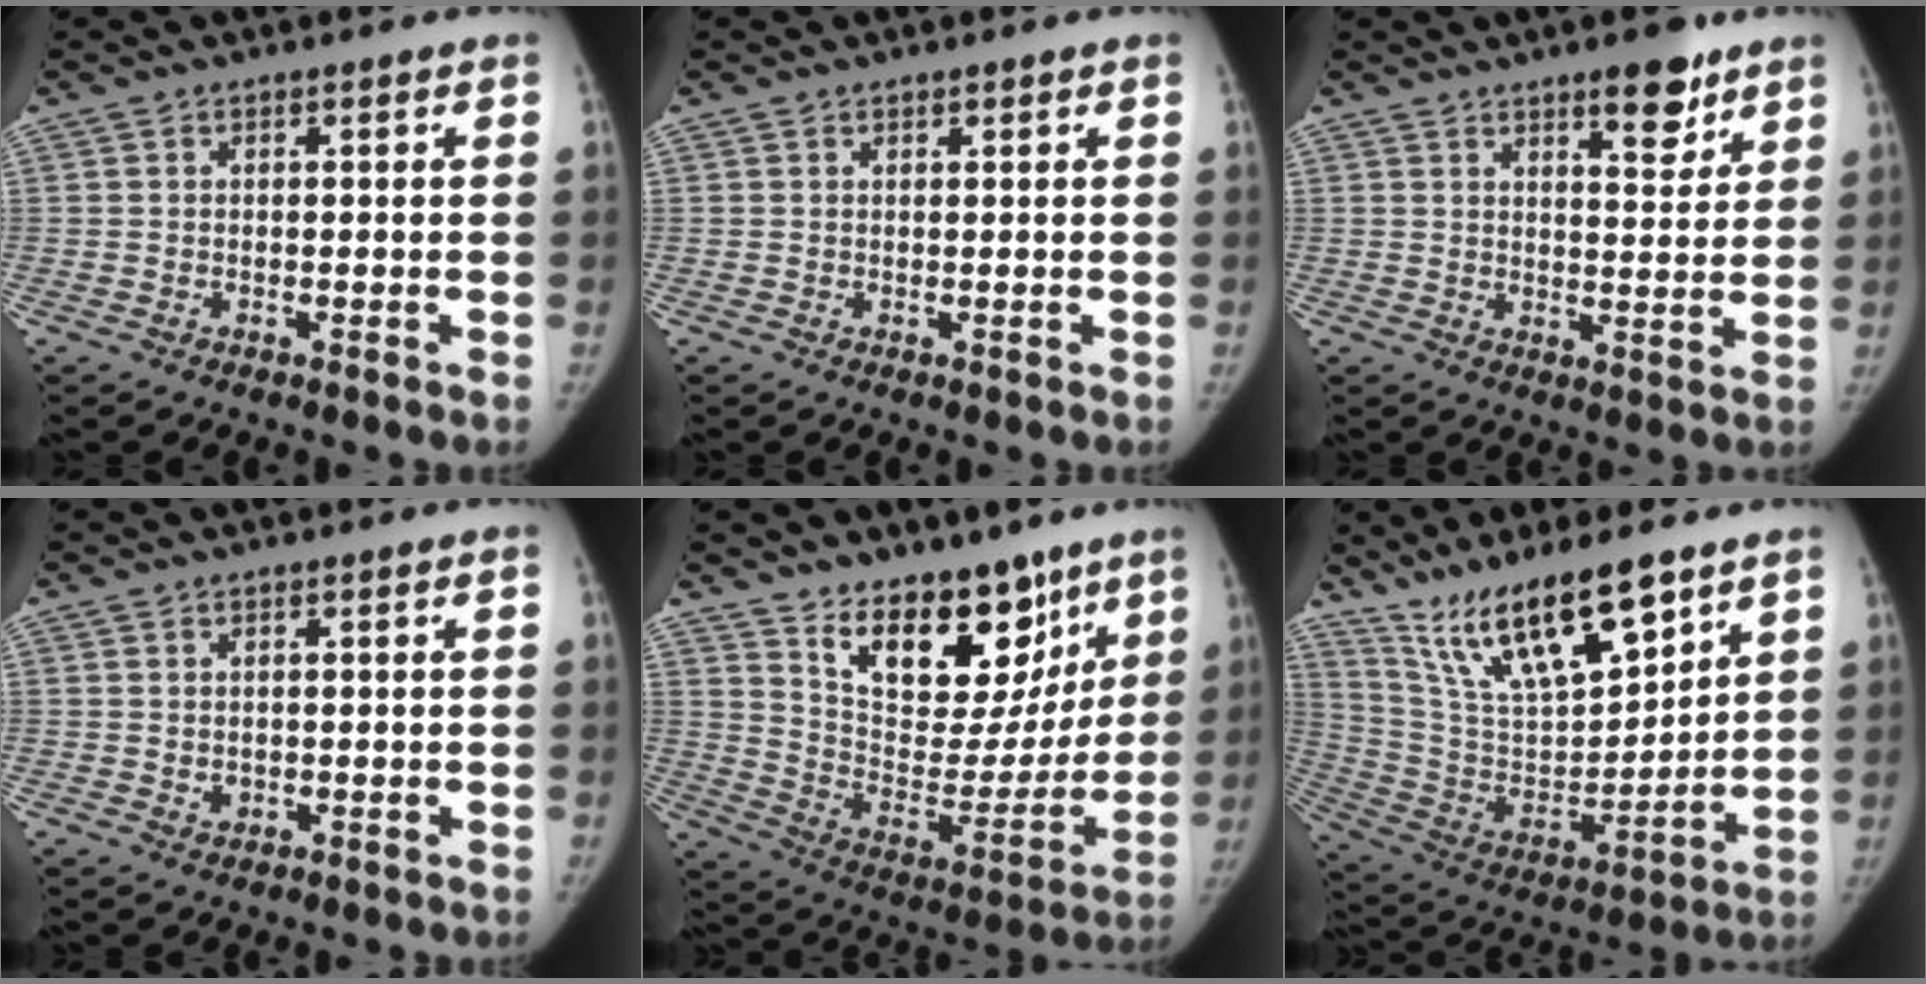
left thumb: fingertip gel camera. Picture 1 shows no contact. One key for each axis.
{"total": 0.6, "fx": 0.5, "fy": 0.2, "fz": 0.2, "tx": -0.002, "ty": -0.003, "tz": 0.007}
{"total": 7.7, "fx": 5.1, "fy": 2.7, "fz": 5.0, "tx": -0.049, "ty": -0.033, "tz": 0.073}
{"total": 1.2, "fx": 0.1, "fy": 1.1, "fz": 0.7, "tx": -0.009, "ty": -0.001, "tz": 0.005}
{"total": 20.3, "fx": 13.2, "fy": 10.7, "fz": 11.2, "tx": -0.102, "ty": -0.088, "tz": 0.214}
{"total": 20.2, "fx": 14.1, "fy": 5.8, "fz": 13.2, "tx": -0.205, "ty": -0.062, "tz": 0.269}